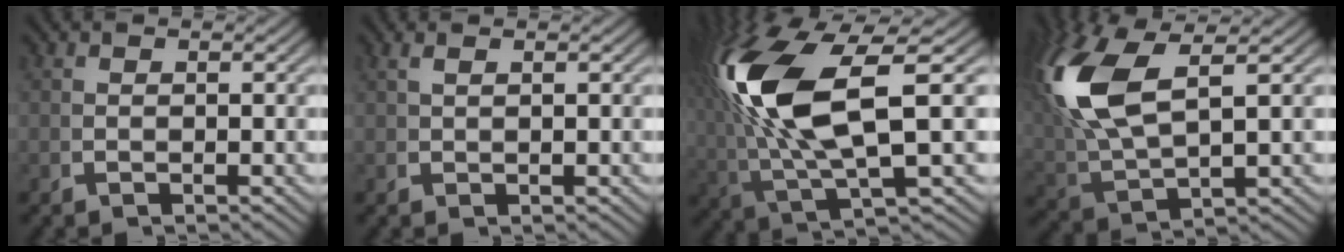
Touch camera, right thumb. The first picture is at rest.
{"total": 0.8, "force": [0.7, -0.3, 0.3], "torque": [-0.004, 0.003, 0.018]}
{"total": 14.3, "force": [0.6, 7.6, 12.1], "torque": [-0.254, -0.028, 0.028]}
{"total": 9.8, "force": [2.4, 5.8, 7.6], "torque": [-0.187, -0.009, 0.054]}